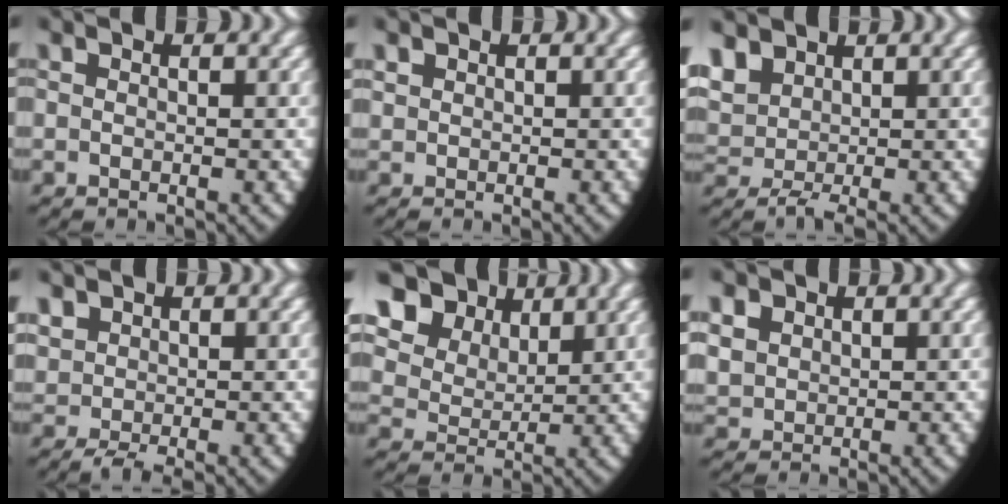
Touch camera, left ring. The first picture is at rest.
{"total": 0.9, "force": [0.4, 0.8, 0.3], "torque": [-0.020, -0.009, 0.017]}
{"total": 4.1, "force": [0.9, 3.2, 2.3], "torque": [-0.061, -0.015, 0.027]}
{"total": 2.7, "force": [-0.1, 2.1, 1.8], "torque": [-0.042, -0.016, 0.012]}
{"total": 10.5, "force": [5.1, 7.6, 5.0], "torque": [-0.108, 0.015, 0.072]}
{"total": 3.2, "force": [1.1, 2.7, 1.3], "torque": [-0.042, -0.009, 0.033]}